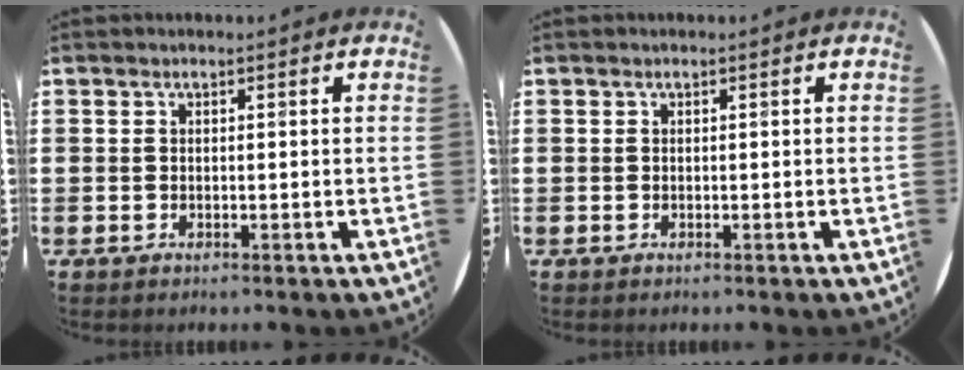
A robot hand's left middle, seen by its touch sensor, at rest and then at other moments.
{"total": 0.0}